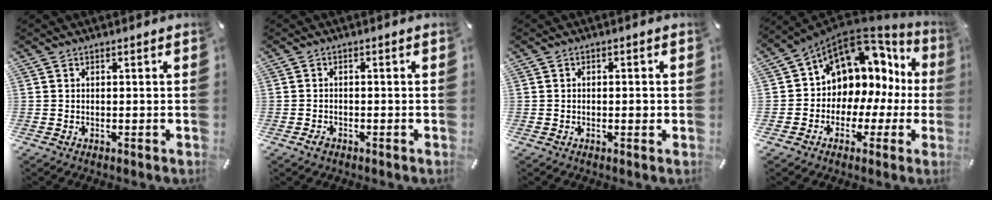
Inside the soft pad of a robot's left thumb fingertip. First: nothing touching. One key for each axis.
{"total": 1.8, "fx": -1.1, "fy": 1.2, "fz": 0.9, "tx": -0.017, "ty": 0.005, "tz": -0.024}
{"total": 1.7, "fx": -0.4, "fy": 1.0, "fz": 1.4, "tx": -0.023, "ty": 0.003, "tz": -0.008}
{"total": 10.1, "fx": 5.1, "fy": 8.0, "fz": 3.5, "tx": -0.065, "ty": -0.055, "tz": 0.092}